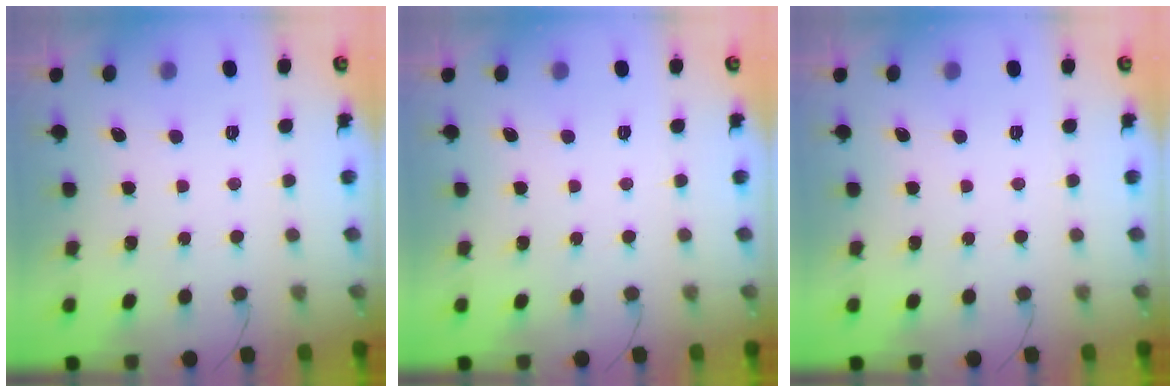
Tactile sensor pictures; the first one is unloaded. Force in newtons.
{"total": 0.0}
{"total": 0.0}